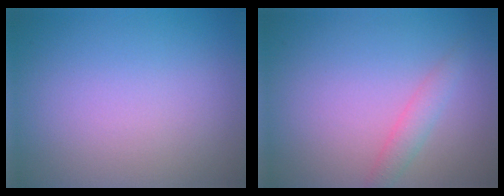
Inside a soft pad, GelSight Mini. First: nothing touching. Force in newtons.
{"total": 1.7, "press": 1.7, "slide": 0.1}